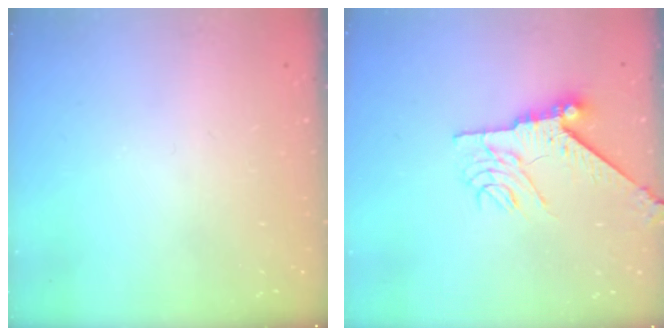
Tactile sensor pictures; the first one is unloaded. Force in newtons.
{"total": 8.9, "press": 8.9, "slide": 0.9}